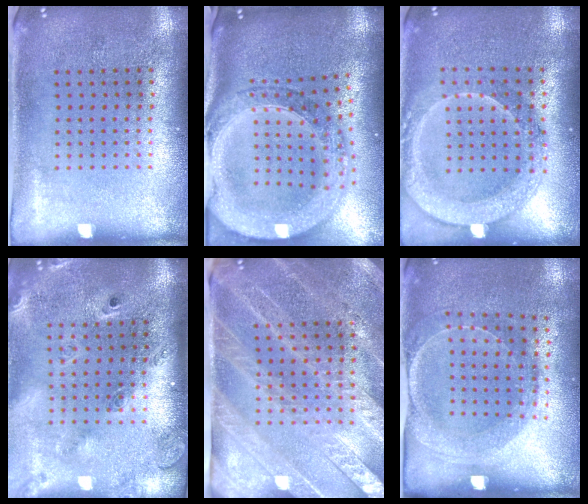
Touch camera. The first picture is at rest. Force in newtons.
{"total": 2.8, "press": 2.3, "slide": 1.6}
{"total": 2.0, "press": 1.9, "slide": 0.6}
{"total": 2.5, "press": 1.8, "slide": 1.7}
{"total": 3.6, "press": 3.2, "slide": 1.6}
{"total": 1.5, "press": 1.5, "slide": 0.4}